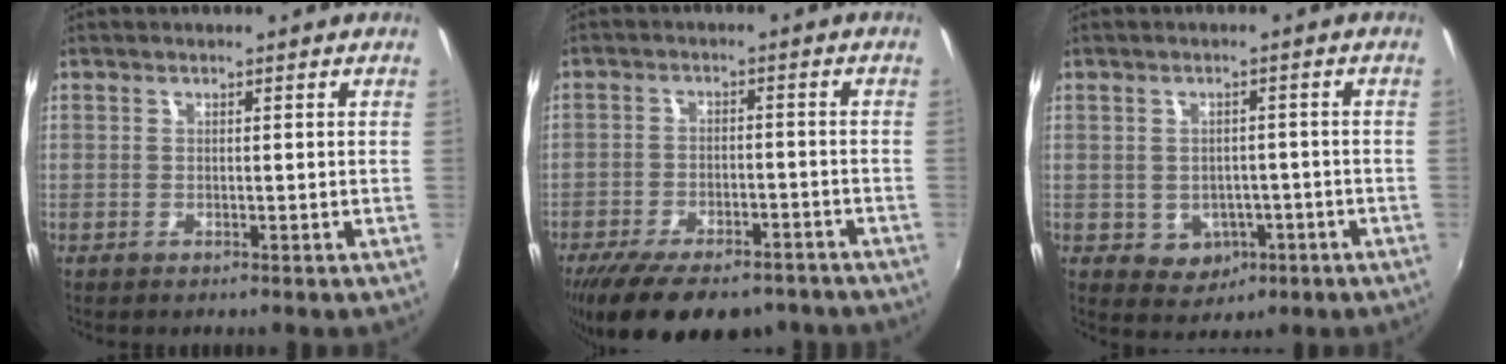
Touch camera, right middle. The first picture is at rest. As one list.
[{"total": 18.5, "force": [-13.9, 7.3, 9.8], "torque": [-0.199, -0.035, -0.200]}, {"total": 5.6, "force": [-1.9, 4.9, 2.0], "torque": [-0.053, 0.008, -0.007]}]